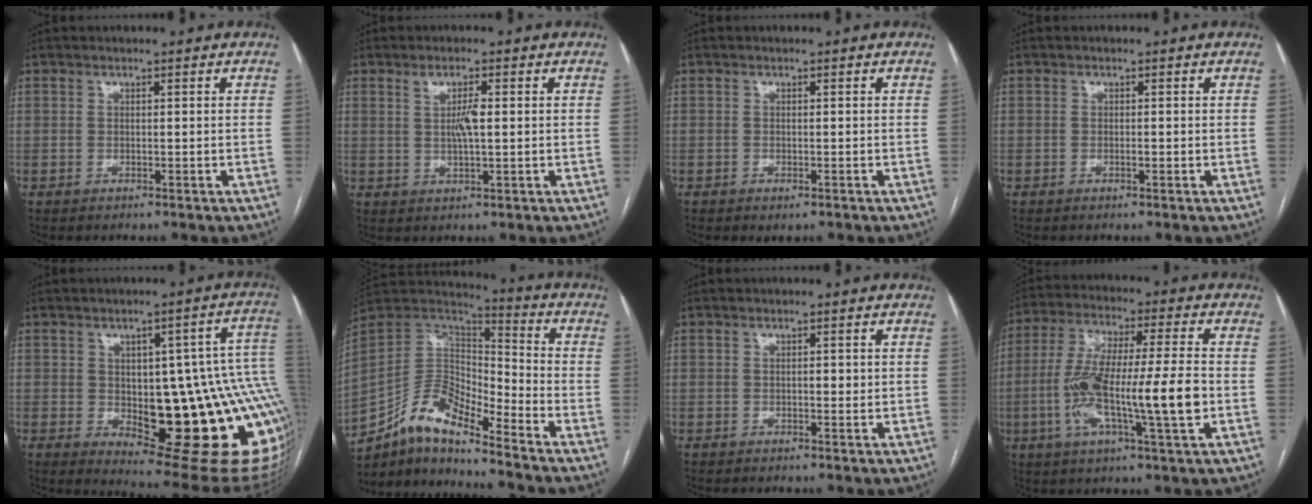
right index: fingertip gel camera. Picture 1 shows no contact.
{"total": 3.2, "force": [0.6, 0.5, 3.1], "torque": [-0.057, 0.000, 0.013]}
{"total": 1.2, "force": [-0.7, 0.5, 0.8], "torque": [-0.008, -0.001, -0.005]}
{"total": 0.6, "force": [-0.2, 0.1, 0.6], "torque": [-0.010, 0.000, -0.003]}
{"total": 25.0, "force": [-3.3, 8.2, 23.4], "torque": [-0.198, 0.018, -0.020]}
{"total": 12.5, "force": [-9.6, 3.6, 7.2], "torque": [-0.136, 0.035, -0.180]}
{"total": 1.2, "force": [0.0, 0.6, 1.0], "torque": [-0.013, 0.001, 0.001]}
{"total": 16.5, "force": [-3.0, 1.3, 16.1], "torque": [-0.306, 0.004, -0.056]}